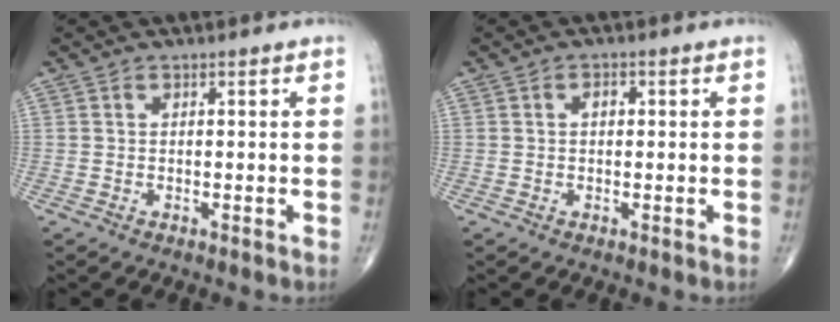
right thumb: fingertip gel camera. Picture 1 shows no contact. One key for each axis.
{"total": 1.5, "fx": 0.2, "fy": 1.0, "fz": 1.1, "tx": -0.014, "ty": 0.006, "tz": 0.001}